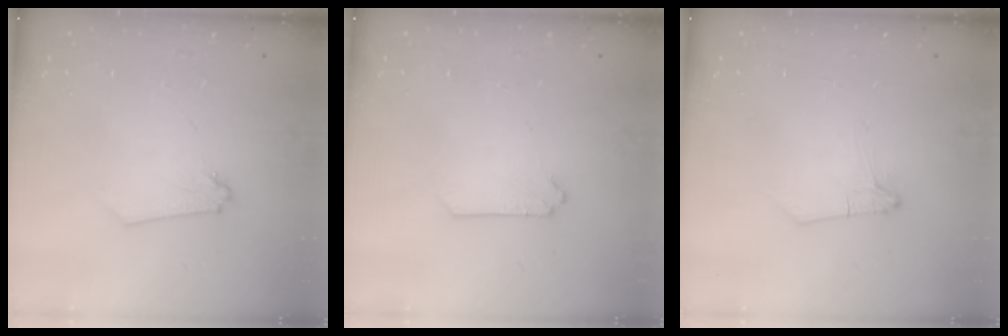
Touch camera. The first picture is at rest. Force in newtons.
{"total": 0.0}
{"total": 1.0, "press": 1.0, "slide": 0.1}